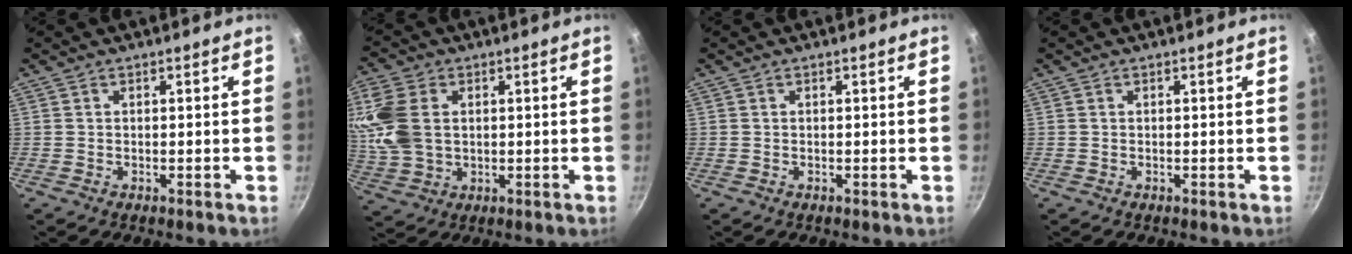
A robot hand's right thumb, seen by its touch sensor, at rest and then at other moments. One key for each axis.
{"total": 11.0, "fx": 2.1, "fy": 7.7, "fz": 7.6, "tx": -0.153, "ty": -0.002, "tz": 0.046}
{"total": 0.0}
{"total": 0.0}